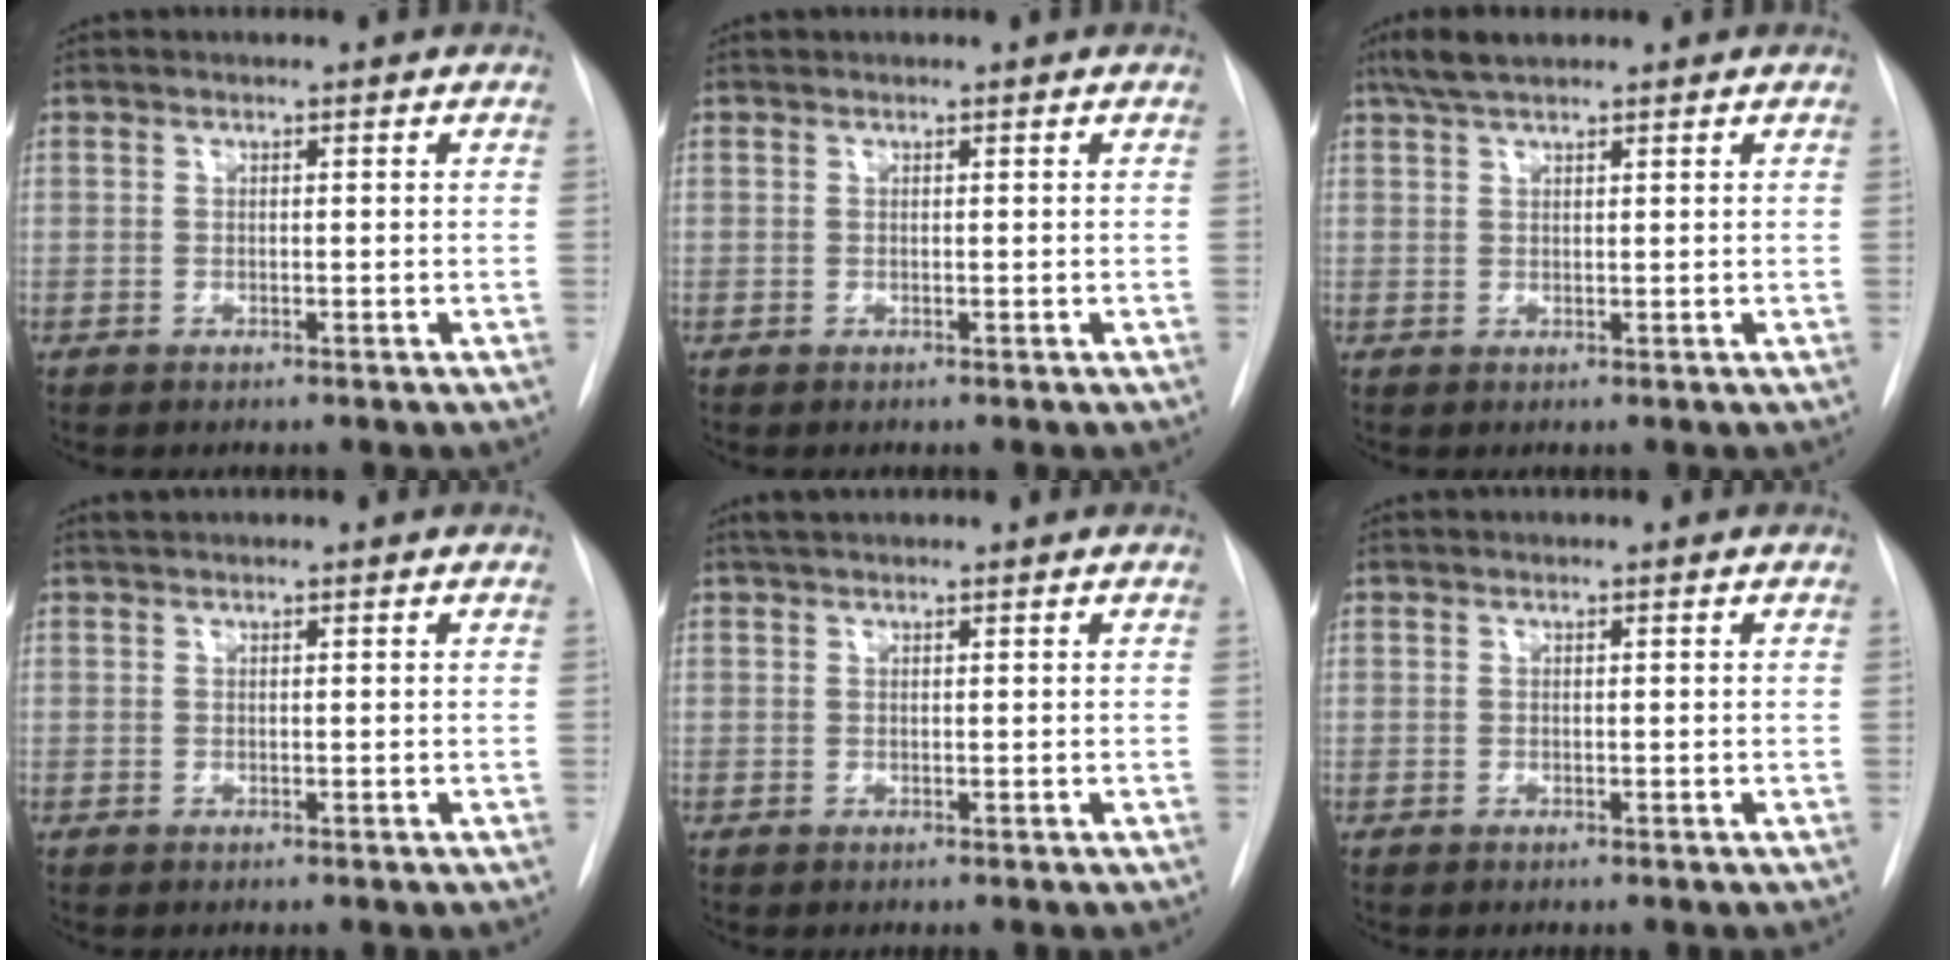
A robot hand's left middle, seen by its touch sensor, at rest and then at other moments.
{"total": 0.0}
{"total": 3.9, "force": [3.1, 0.9, 2.2], "torque": [-0.050, 0.014, 0.060]}
{"total": 0.7, "force": [0.7, 0.0, 0.2], "torque": [-0.008, 0.009, 0.016]}
{"total": 1.8, "force": [1.6, 0.3, 0.9], "torque": [-0.017, 0.016, 0.028]}
{"total": 0.0}